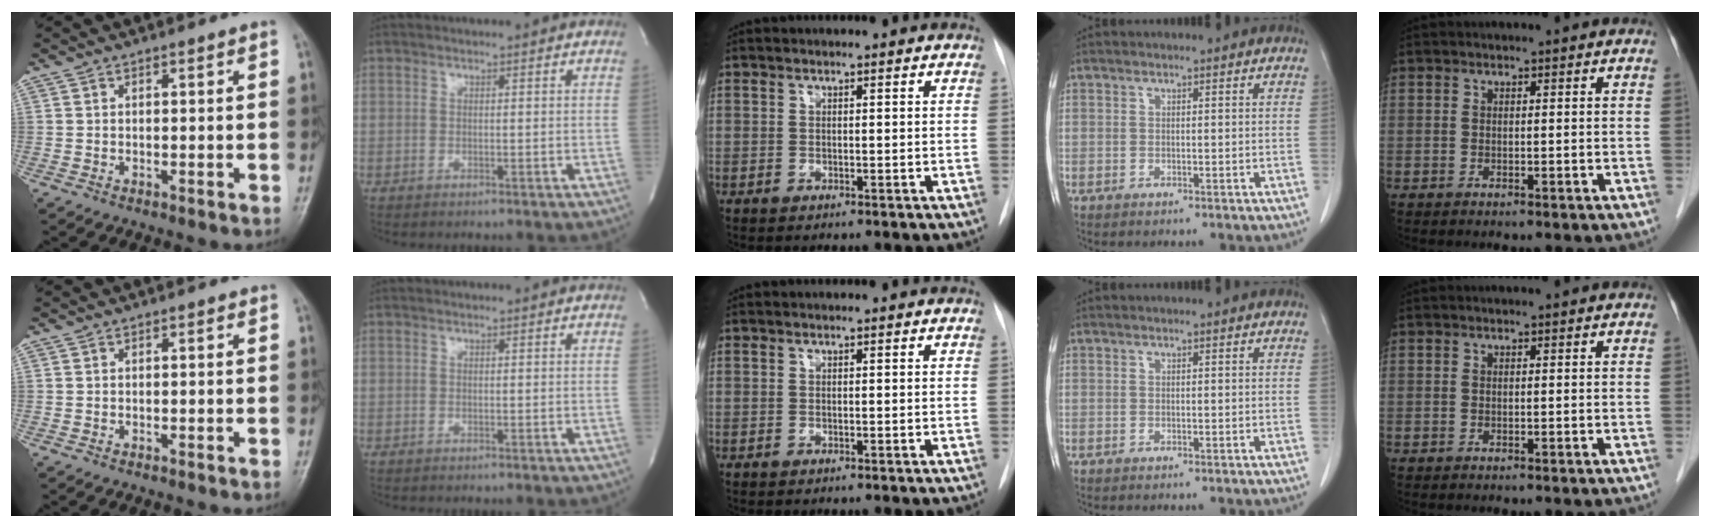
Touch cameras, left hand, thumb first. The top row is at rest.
{}